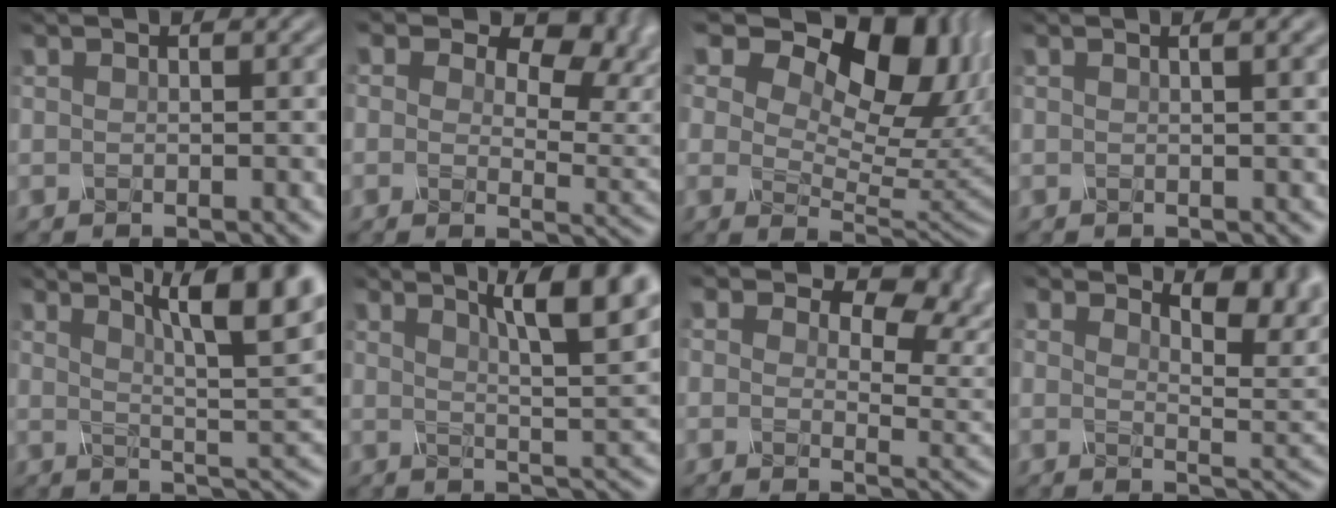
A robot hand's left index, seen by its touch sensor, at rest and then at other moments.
{"total": 10.1, "force": [4.8, 6.2, 6.3], "torque": [-0.078, 0.011, 0.062]}
{"total": 16.2, "force": [8.4, 9.3, 10.4], "torque": [-0.151, 0.049, 0.119]}
{"total": 3.0, "force": [1.3, 1.2, 2.5], "torque": [-0.016, 0.012, 0.001]}
{"total": 10.0, "force": [5.1, 2.9, 8.1], "torque": [-0.081, 0.021, 0.065]}
{"total": 8.7, "force": [4.6, 2.4, 7.0], "torque": [-0.066, 0.021, 0.056]}
{"total": 8.6, "force": [4.0, 5.3, 5.5], "torque": [-0.064, 0.004, 0.049]}
{"total": 6.0, "force": [3.5, 2.6, 4.2], "torque": [-0.052, 0.003, 0.047]}